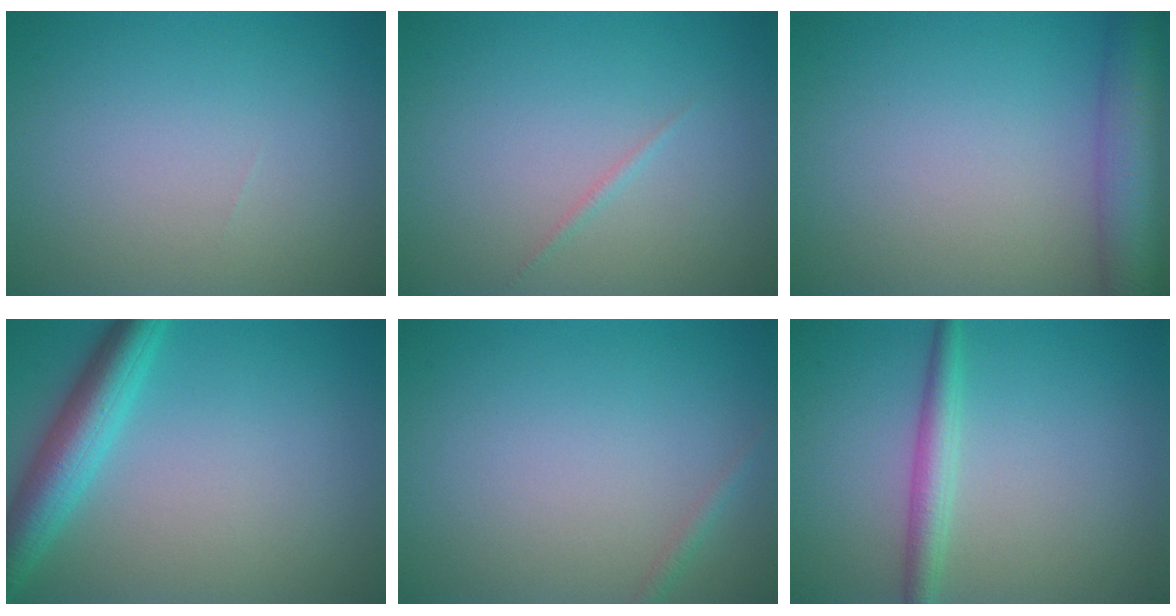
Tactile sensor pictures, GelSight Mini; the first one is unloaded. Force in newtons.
{"total": 0.6, "press": 0.6, "slide": 0.0}
{"total": 6.7, "press": 6.7, "slide": 0.3}
{"total": 5.1, "press": 5.1, "slide": 0.2}
{"total": 0.8, "press": 0.7, "slide": 0.1}
{"total": 2.5, "press": 2.5, "slide": 0.0}